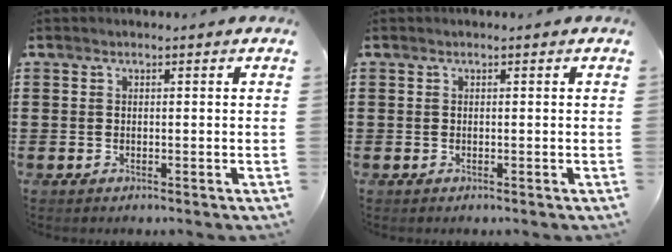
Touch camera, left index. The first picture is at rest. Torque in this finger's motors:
{"motor_torque": [0.04, 0.04, 0.00, 0.00]}